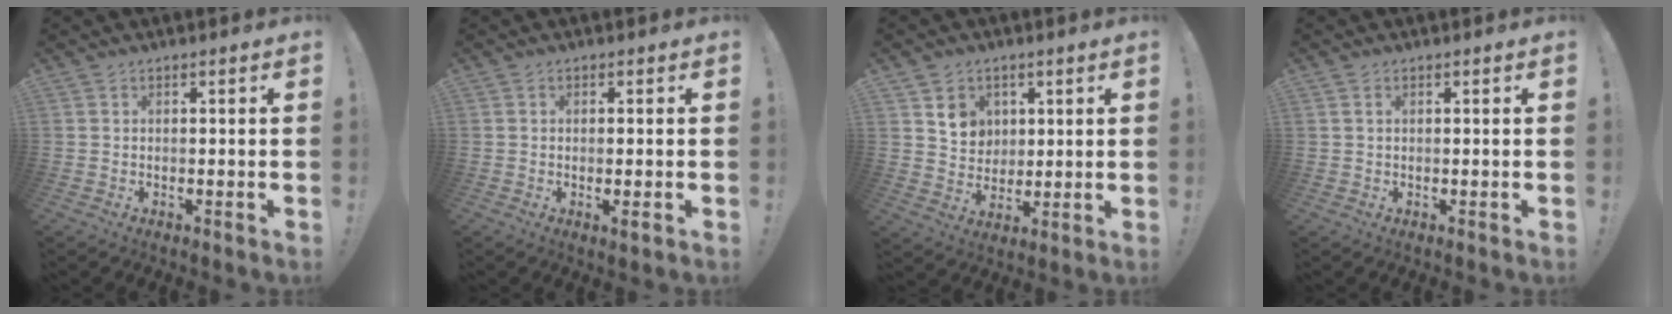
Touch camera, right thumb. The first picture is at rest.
{"total": 2.4, "force": [-0.3, -0.1, 2.3], "torque": [-0.032, -0.005, -0.007]}
{"total": 7.6, "force": [3.9, 6.3, 1.6], "torque": [-0.015, -0.028, 0.076]}
{"total": 1.0, "force": [0.4, 0.5, 0.7], "torque": [-0.022, 0.005, 0.010]}